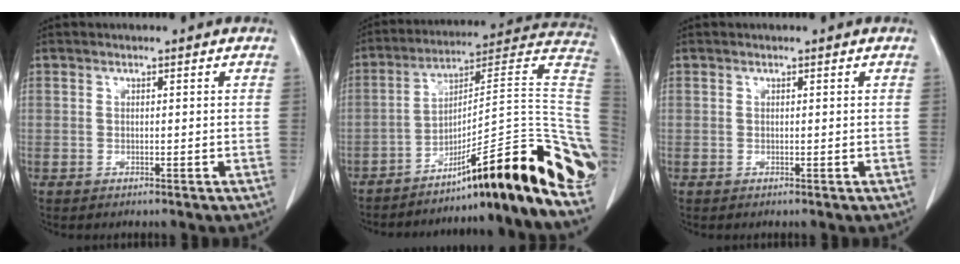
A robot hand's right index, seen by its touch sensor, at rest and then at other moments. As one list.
[{"total": 26.2, "force": [-18.0, -0.9, 19.1], "torque": [-0.141, 0.023, -0.270]}, {"total": 0.0}]